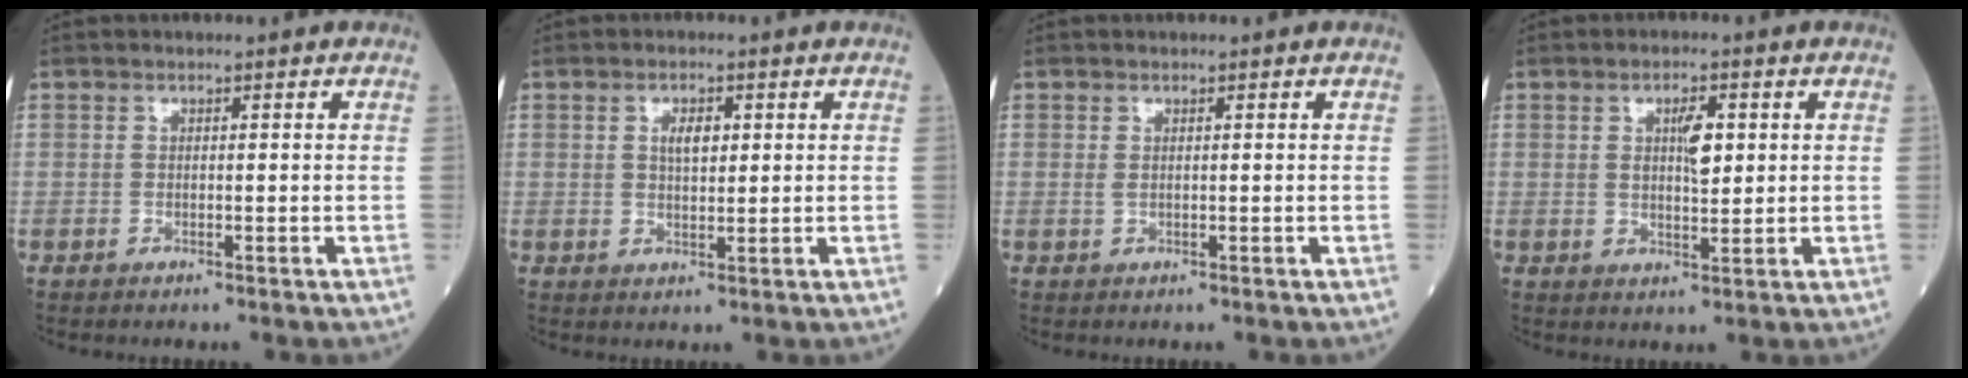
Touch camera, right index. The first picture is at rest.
{"total": 2.9, "force": [0.9, 1.2, 2.5], "torque": [-0.044, 0.001, 0.015]}
{"total": 0.5, "force": [0.2, 0.2, 0.5], "torque": [-0.013, -0.002, 0.004]}
{"total": 4.1, "force": [1.1, 1.3, 3.8], "torque": [-0.064, 0.003, 0.019]}